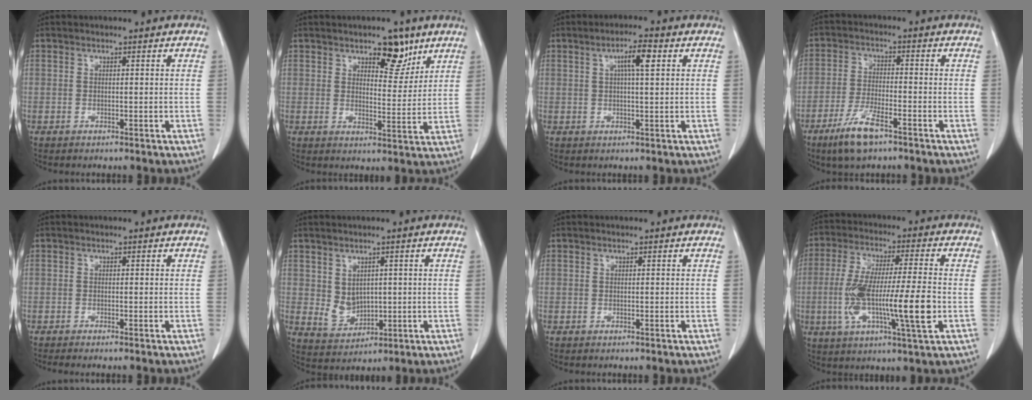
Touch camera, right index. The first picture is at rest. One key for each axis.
{"total": 6.3, "fx": 4.2, "fy": 2.7, "fz": 3.8, "tx": -0.047, "ty": -0.003, "tz": 0.061}
{"total": 4.3, "fx": 1.4, "fy": 0.5, "fz": 4.1, "tx": -0.073, "ty": 0.006, "tz": 0.024}
{"total": 7.5, "fx": -4.9, "fy": 1.5, "fz": 5.5, "tx": -0.115, "ty": -0.012, "tz": -0.089}
{"total": 1.1, "fx": -0.8, "fy": -0.1, "fz": 0.6, "tx": -0.013, "ty": -0.002, "tz": -0.016}
{"total": 4.5, "fx": 0.7, "fy": 3.4, "fz": 2.7, "tx": -0.053, "ty": 0.000, "tz": 0.033}
{"total": 0.0}
{"total": 14.6, "fx": -2.7, "fy": 1.0, "fz": 14.4, "tx": -0.273, "ty": -0.005, "tz": -0.048}